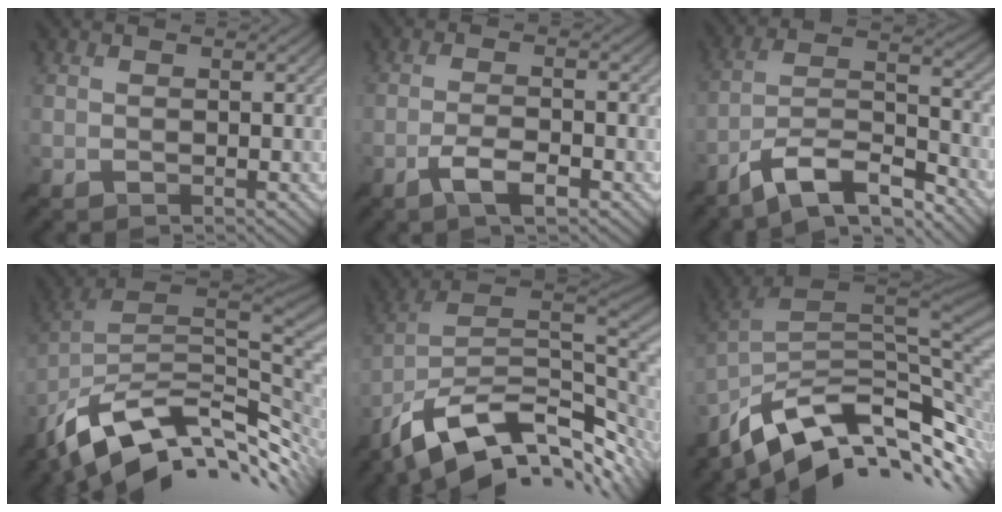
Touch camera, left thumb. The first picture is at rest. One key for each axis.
{"total": 4.1, "fx": -2.4, "fy": 1.0, "fz": 3.2, "tx": -0.064, "ty": 0.002, "tz": -0.047}
{"total": 11.8, "fx": -8.8, "fy": 3.1, "fz": 7.1, "tx": -0.127, "ty": 0.006, "tz": -0.165}
{"total": 13.5, "fx": -5.2, "fy": 6.7, "fz": 10.5, "tx": -0.214, "ty": -0.015, "tz": -0.085}
{"total": 15.6, "fx": -7.1, "fy": 7.9, "fz": 11.5, "tx": -0.231, "ty": -0.015, "tz": -0.116}
{"total": 13.2, "fx": -6.5, "fy": 5.9, "fz": 9.8, "tx": -0.208, "ty": -0.006, "tz": -0.106}